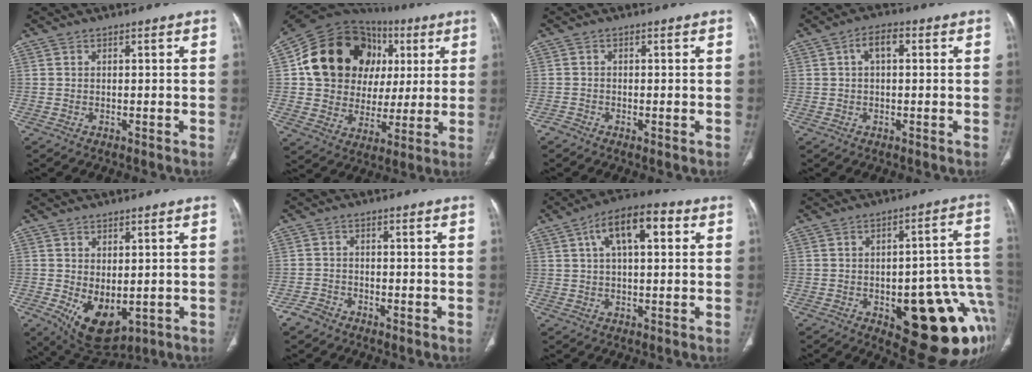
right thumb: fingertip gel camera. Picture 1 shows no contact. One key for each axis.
{"total": 24.8, "fx": 6.6, "fy": 19.6, "fz": 13.8, "tx": -0.183, "ty": 0.035, "tz": 0.122}
{"total": 1.1, "fx": -0.8, "fy": 0.5, "fz": 0.4, "tx": -0.003, "ty": -0.001, "tz": -0.019}
{"total": 4.1, "fx": 0.9, "fy": 2.1, "fz": 3.4, "tx": -0.059, "ty": 0.015, "tz": 0.013}
{"total": 9.5, "fx": -1.7, "fy": 5.6, "fz": 7.4, "tx": -0.105, "ty": -0.013, "tz": -0.001}
{"total": 2.8, "fx": -2.2, "fy": 1.7, "fz": 0.5, "tx": -0.007, "ty": 0.010, "tz": -0.044}
{"total": 11.0, "fx": 3.6, "fy": 4.8, "fz": 9.2, "tx": -0.151, "ty": 0.022, "tz": 0.053}
{"total": 23.2, "fx": -7.1, "fy": 9.0, "fz": 20.2, "tx": -0.178, "ty": 0.036, "tz": -0.069}